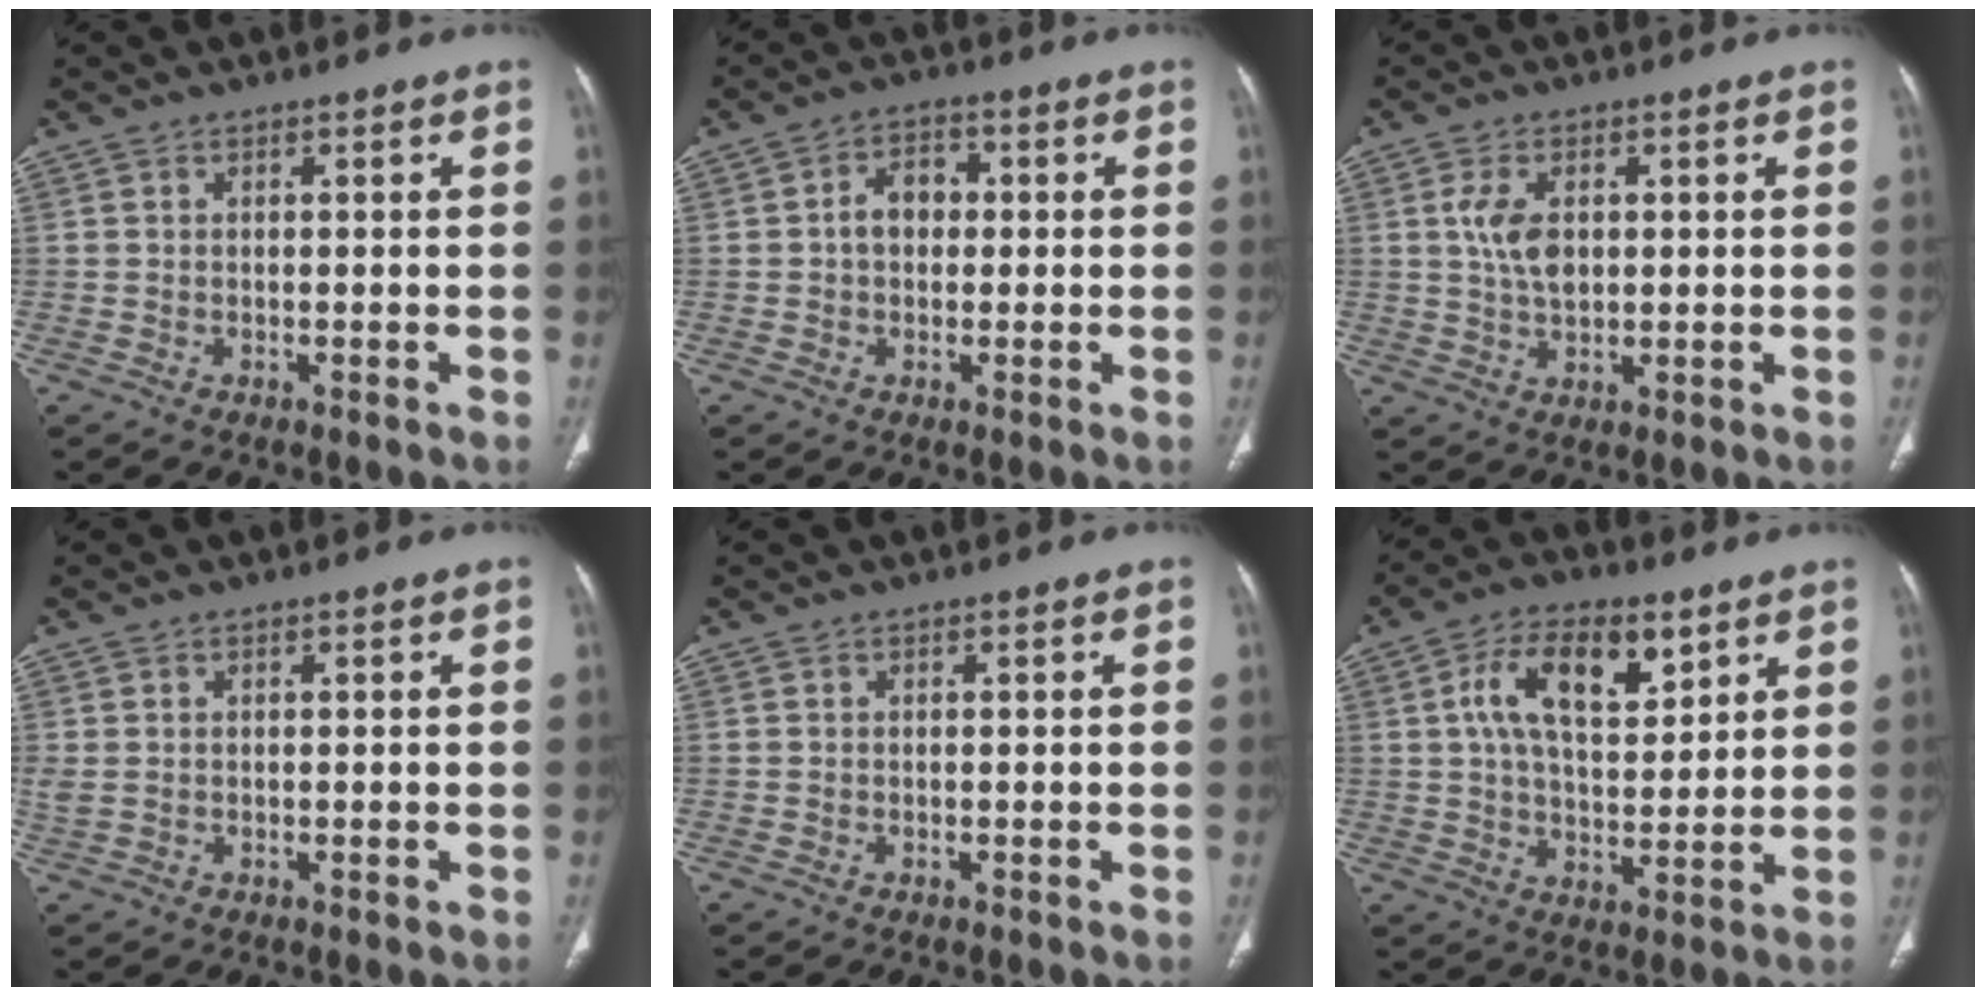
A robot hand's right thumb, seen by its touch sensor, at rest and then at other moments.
{"total": 5.2, "force": [0.2, 4.0, 3.4], "torque": [-0.037, 0.017, -0.004]}
{"total": 6.1, "force": [1.2, 3.6, 4.7], "torque": [-0.089, -0.004, 0.024]}
{"total": 1.2, "force": [0.3, 0.9, 0.8], "torque": [-0.031, 0.001, 0.010]}
{"total": 0.0}
{"total": 13.3, "force": [5.4, 6.9, 10.0], "torque": [-0.149, -0.011, 0.094]}